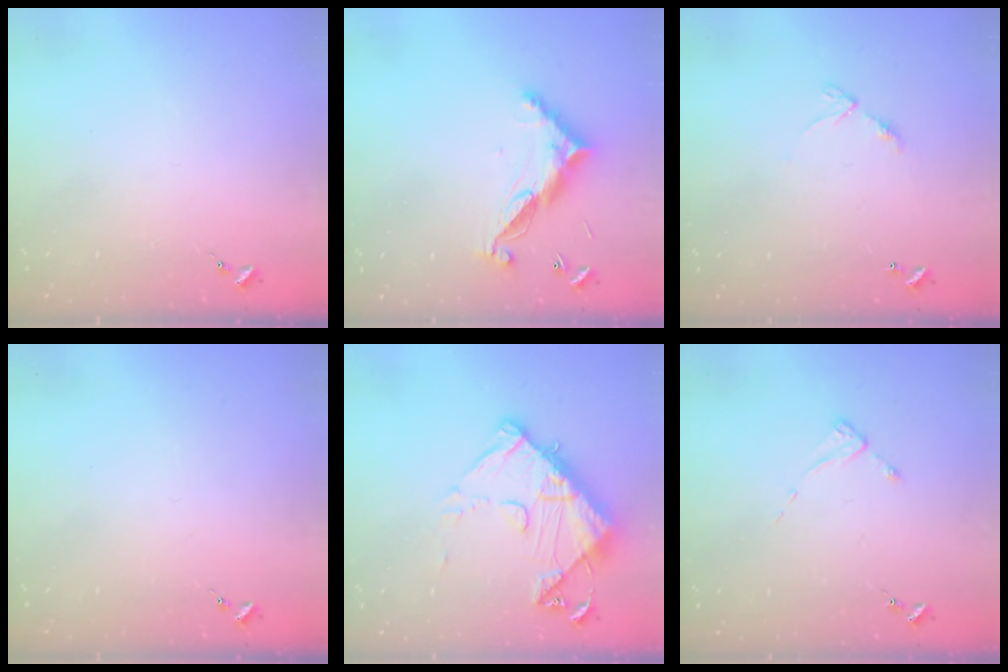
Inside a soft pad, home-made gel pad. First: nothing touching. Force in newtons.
{"total": 12.2, "press": 12.1, "slide": 0.3}
{"total": 6.4, "press": 6.4, "slide": 0.5}
{"total": 0.0}
{"total": 13.6, "press": 13.5, "slide": 1.3}
{"total": 2.6, "press": 2.6, "slide": 0.2}